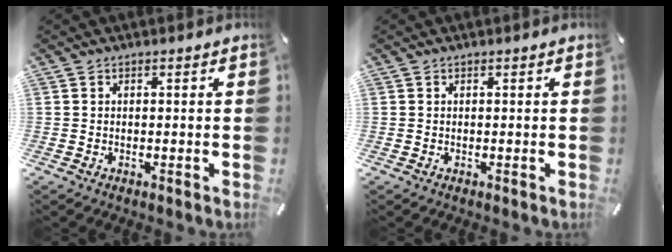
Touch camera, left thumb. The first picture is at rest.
{"total": 0.0}